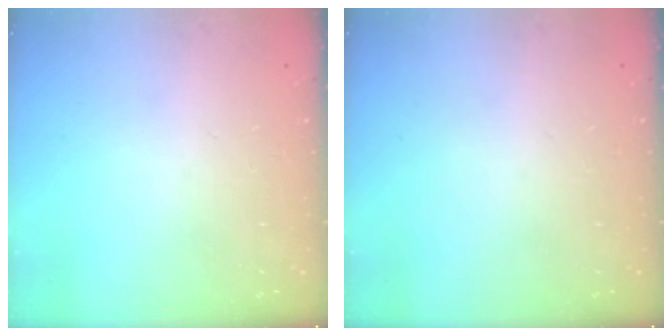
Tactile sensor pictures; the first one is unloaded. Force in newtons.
{"total": 0.0}